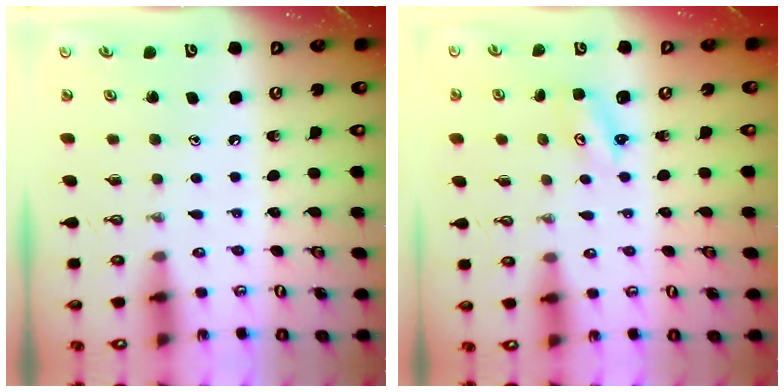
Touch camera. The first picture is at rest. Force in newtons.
{"total": 2.2, "press": 2.1, "slide": 0.4}